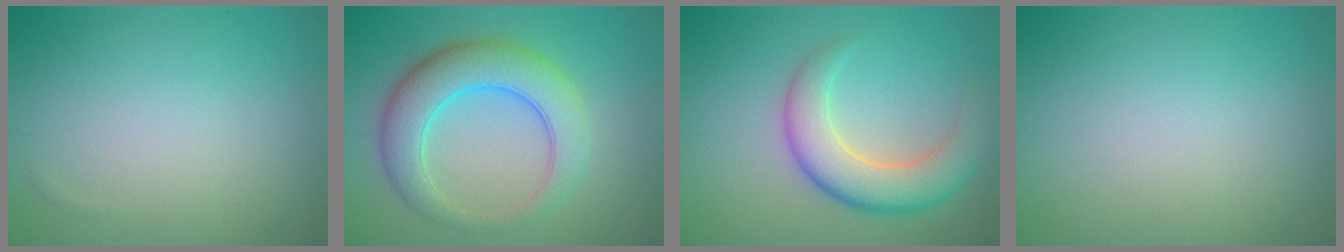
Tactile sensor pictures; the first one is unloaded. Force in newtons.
{"total": 6.5, "press": 6.5, "slide": 0.1}
{"total": 6.0, "press": 6.0, "slide": 0.3}
{"total": 0.0}